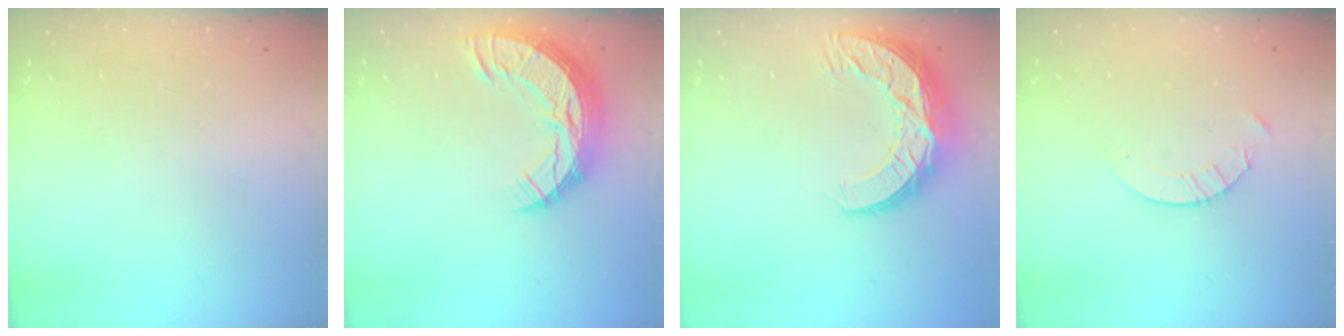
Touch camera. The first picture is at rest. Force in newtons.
{"total": 13.5, "press": 13.4, "slide": 1.2}
{"total": 13.5, "press": 13.5, "slide": 0.8}
{"total": 3.8, "press": 3.7, "slide": 0.5}